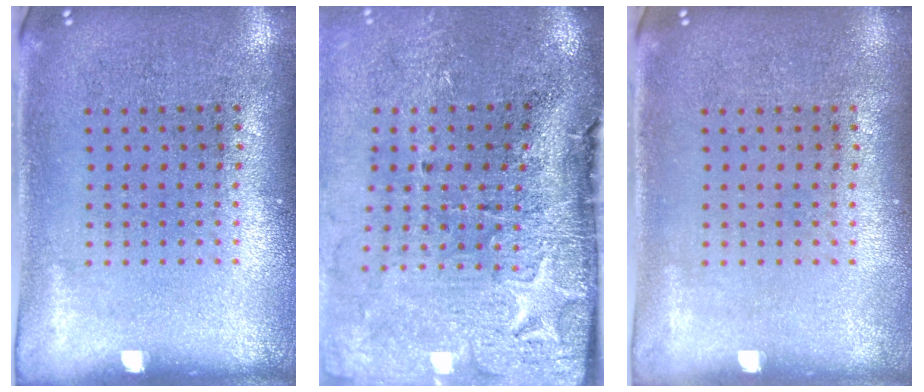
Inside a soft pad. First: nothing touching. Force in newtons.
{"total": 4.9, "press": 3.8, "slide": 3.1}
{"total": 0.0}